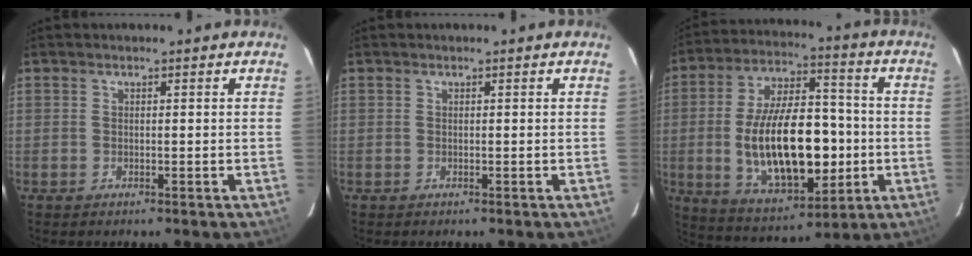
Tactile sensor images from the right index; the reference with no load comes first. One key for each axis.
{"total": 0.0}
{"total": 21.9, "fx": -2.9, "fy": 10.5, "fz": 19.0, "tx": -0.357, "ty": 0.003, "tz": -0.026}